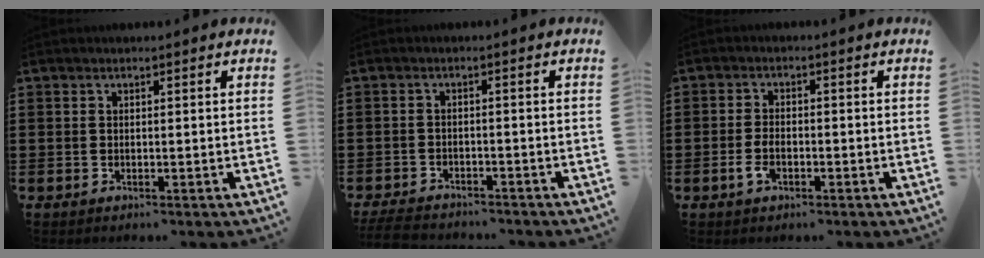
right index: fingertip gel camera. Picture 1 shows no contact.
{"total": 3.6, "force": [-3.5, 0.6, 0.8], "torque": [-0.029, -0.005, -0.077]}
{"total": 3.0, "force": [-1.2, 1.5, 2.2], "torque": [-0.055, -0.005, -0.025]}